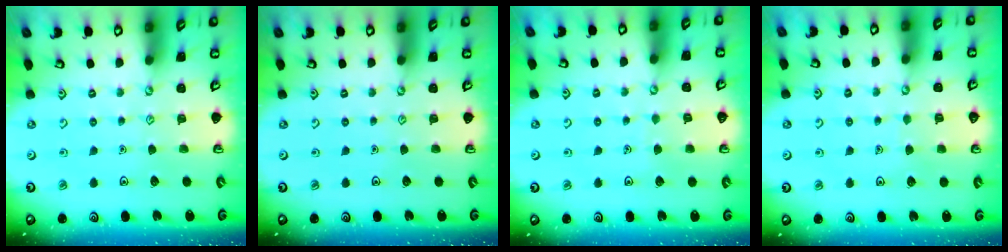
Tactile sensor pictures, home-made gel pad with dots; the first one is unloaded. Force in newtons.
{"total": 0.0}
{"total": 2.7, "press": 2.7, "slide": 0.2}
{"total": 3.3, "press": 3.2, "slide": 0.3}